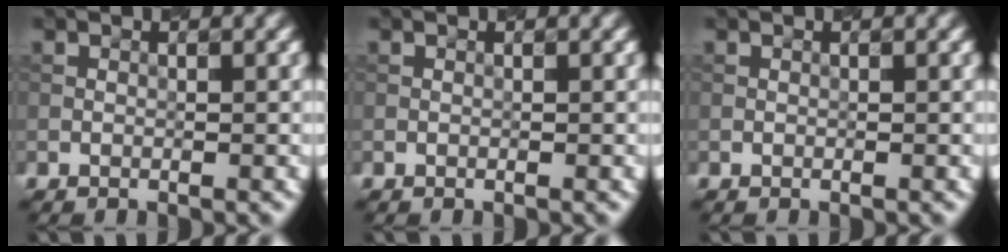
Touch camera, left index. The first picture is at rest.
{"total": 0.0}
{"total": 0.0}